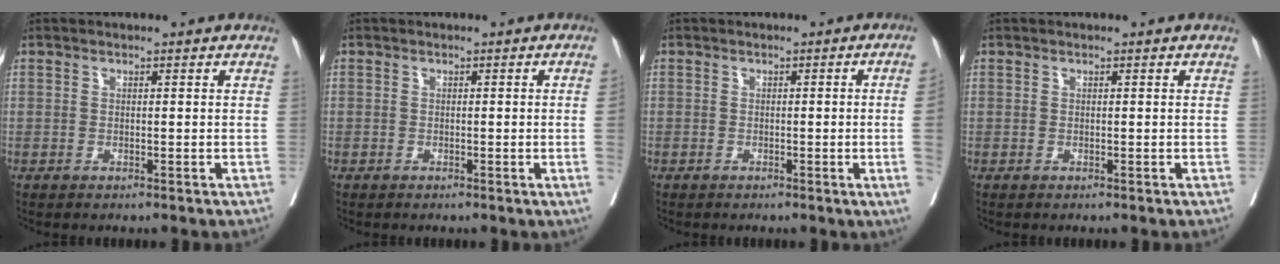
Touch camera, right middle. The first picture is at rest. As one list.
[{"total": 1.4, "force": [-0.2, -0.5, 1.3], "torque": [-0.013, -0.002, -0.004]}, {"total": 4.2, "force": [-0.6, -1.7, 3.8], "torque": [-0.044, -0.009, -0.009]}, {"total": 0.0}]